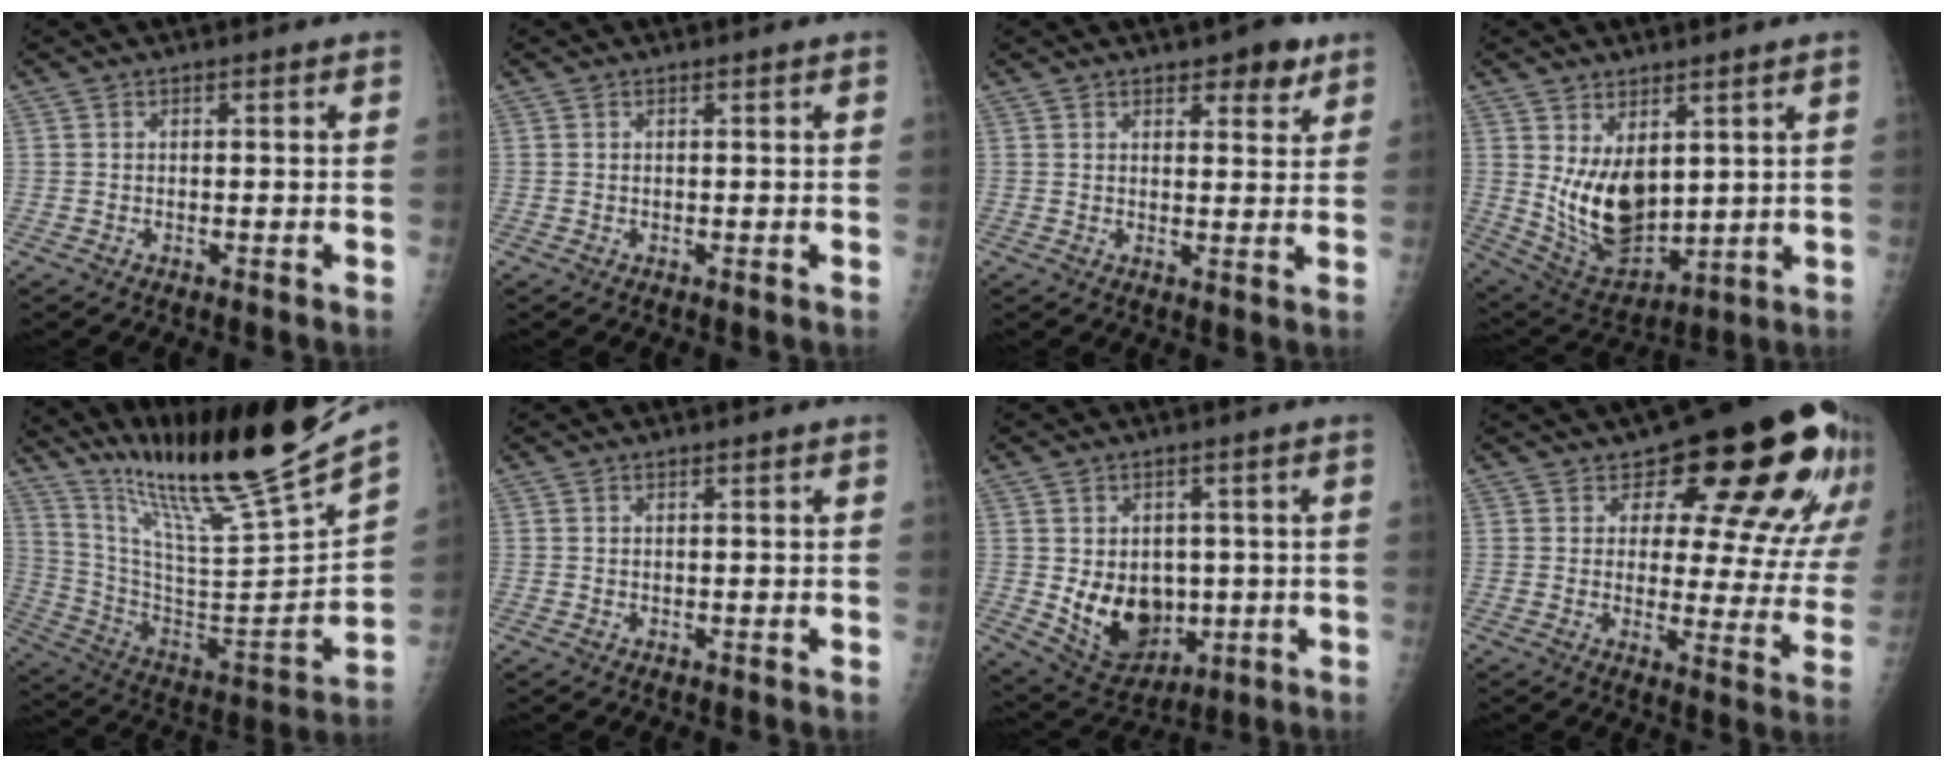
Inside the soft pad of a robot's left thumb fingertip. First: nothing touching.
{"total": 0.0}
{"total": 5.2, "force": [3.4, 2.4, 3.1], "torque": [-0.019, -0.018, 0.045]}
{"total": 12.4, "force": [2.9, 7.1, 9.7], "torque": [-0.141, -0.035, 0.079]}
{"total": 27.4, "force": [23.0, 0.8, 14.9], "torque": [-0.232, -0.137, 0.383]}
{"total": 0.0}
{"total": 11.5, "force": [-0.7, 8.7, 7.4], "torque": [-0.081, -0.010, 0.016]}
{"total": 20.6, "force": [12.9, 9.9, 12.6], "torque": [-0.108, -0.068, 0.149]}